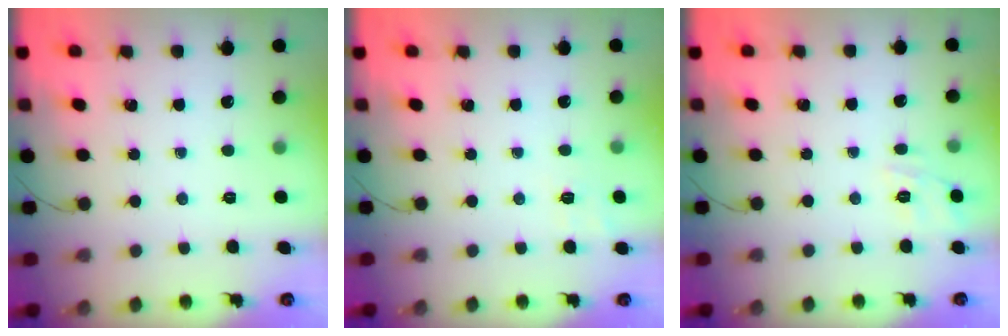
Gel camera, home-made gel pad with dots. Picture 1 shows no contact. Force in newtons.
{"total": 5.4, "press": 5.1, "slide": 1.7}
{"total": 10.0, "press": 9.9, "slide": 1.4}